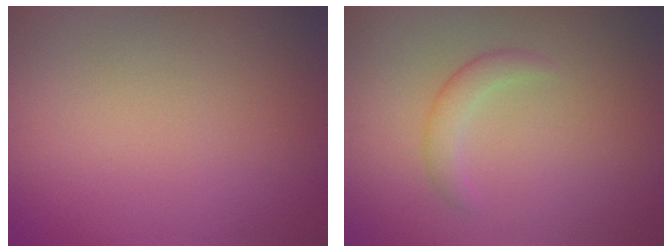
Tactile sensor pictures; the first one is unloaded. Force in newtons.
{"total": 1.6, "press": 1.6, "slide": 0.1}